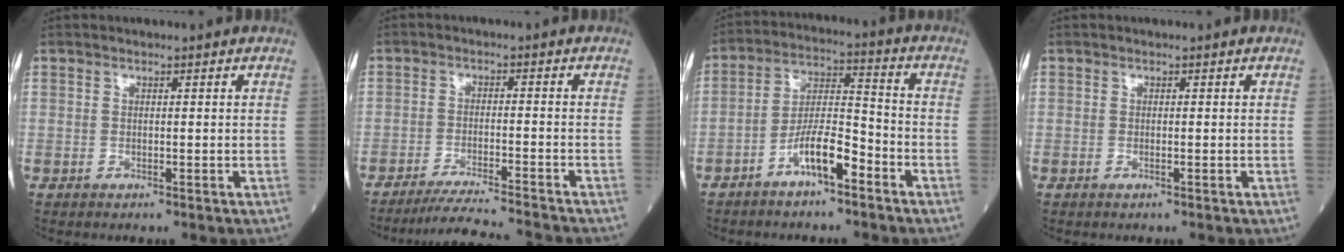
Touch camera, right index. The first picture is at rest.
{"total": 11.0, "force": [-10.2, -1.0, 4.0], "torque": [-0.053, -0.023, -0.161]}
{"total": 8.1, "force": [-4.8, 1.6, 6.4], "torque": [-0.125, 0.014, -0.091]}
{"total": 0.5, "force": [-0.2, 0.0, 0.5], "torque": [-0.011, -0.001, -0.004]}